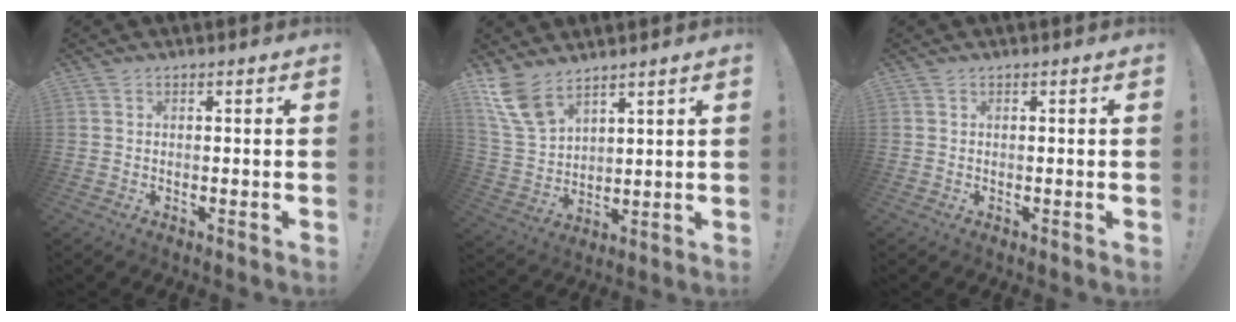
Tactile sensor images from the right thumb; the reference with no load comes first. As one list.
[{"total": 11.0, "force": [8.2, 5.1, 5.4], "torque": [-0.118, -0.044, 0.163]}, {"total": 0.0}]